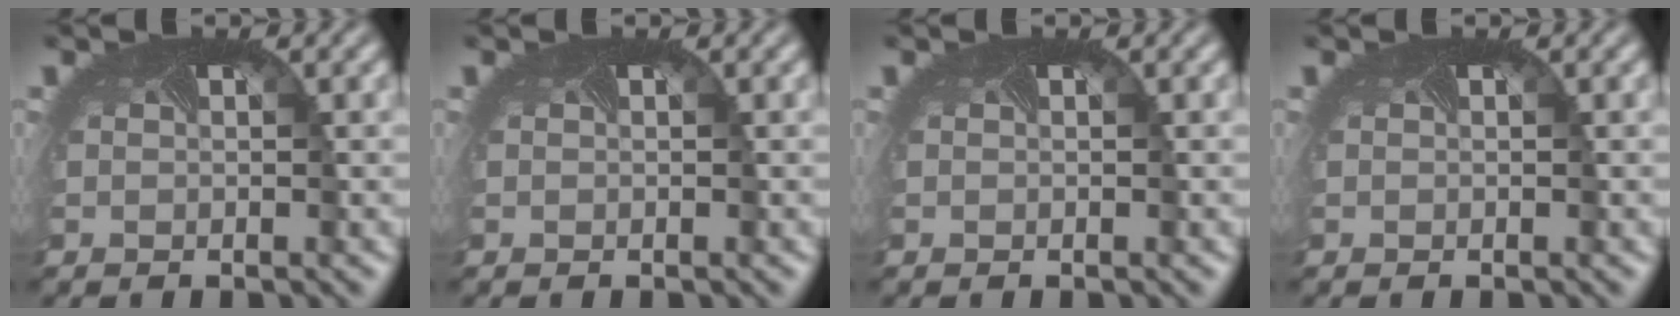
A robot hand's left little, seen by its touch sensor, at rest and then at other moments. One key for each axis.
{"total": 0.0}
{"total": 0.0}
{"total": 0.0}